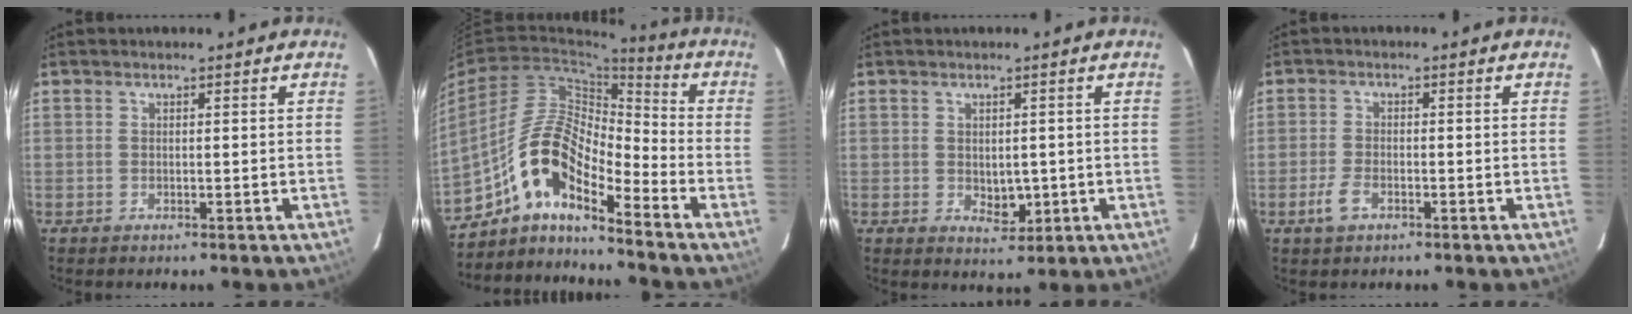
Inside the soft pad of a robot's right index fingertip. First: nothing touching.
{"total": 13.2, "force": [-8.7, 3.4, 9.3], "torque": [-0.175, 0.030, -0.154]}
{"total": 3.4, "force": [-0.3, 2.2, 2.6], "torque": [-0.035, -0.006, 0.007]}
{"total": 2.9, "force": [-1.6, 1.5, 2.0], "torque": [-0.048, 0.000, -0.028]}